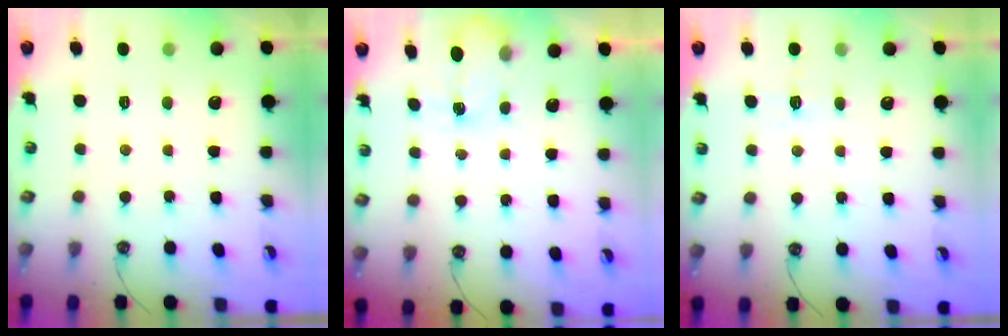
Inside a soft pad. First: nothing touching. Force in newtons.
{"total": 2.4, "press": 2.4, "slide": 0.5}
{"total": 5.0, "press": 5.0, "slide": 0.5}